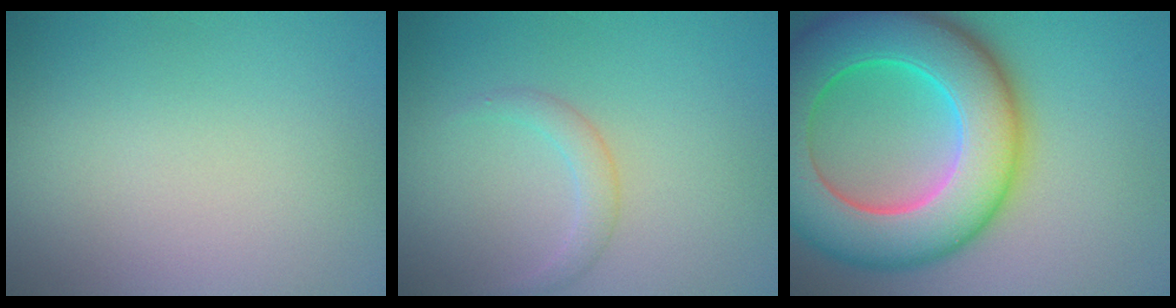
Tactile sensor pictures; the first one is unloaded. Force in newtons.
{"total": 1.6, "press": 1.6, "slide": 0.0}
{"total": 13.5, "press": 13.5, "slide": 0.2}